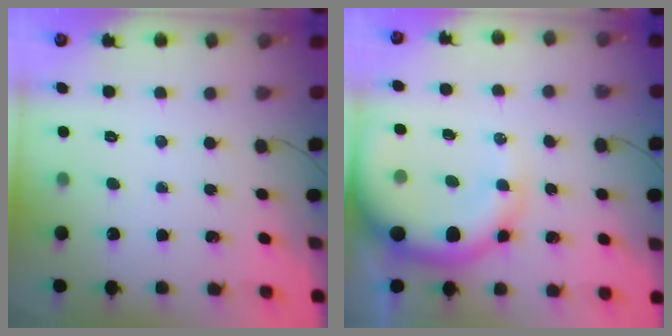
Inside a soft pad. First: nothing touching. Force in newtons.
{"total": 13.3, "press": 12.9, "slide": 3.3}